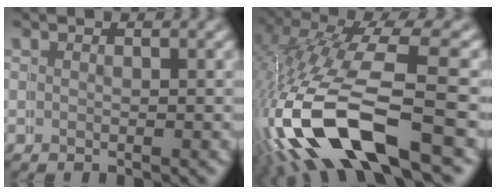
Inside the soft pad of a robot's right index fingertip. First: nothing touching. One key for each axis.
{"total": 10.6, "fx": -2.7, "fy": 5.4, "fz": 8.7, "tx": -0.211, "ty": -0.038, "tz": -0.015}